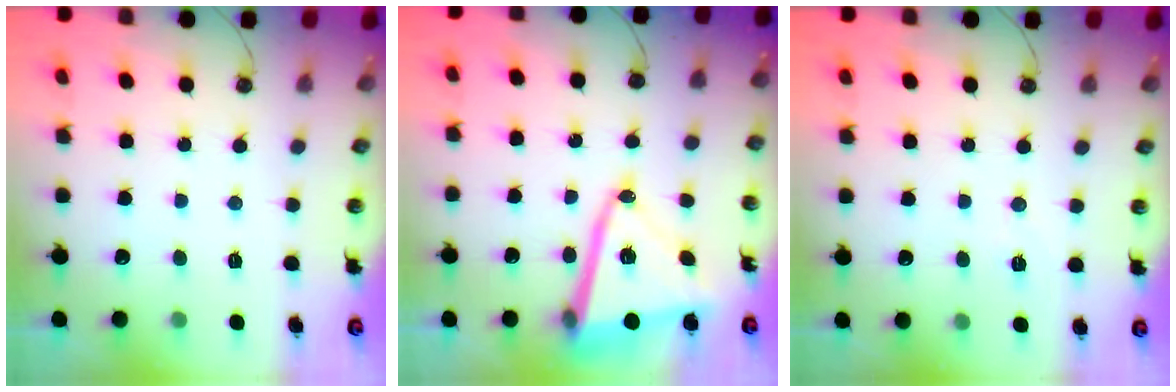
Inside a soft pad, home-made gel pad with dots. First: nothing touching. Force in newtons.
{"total": 14.6, "press": 14.4, "slide": 2.3}
{"total": 6.4, "press": 4.7, "slide": 4.4}